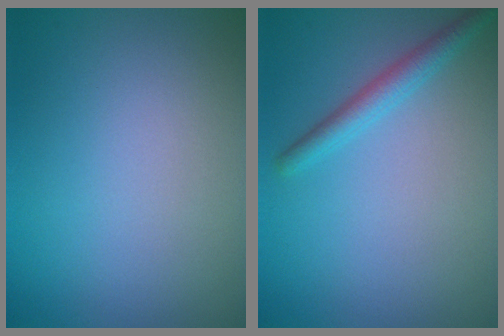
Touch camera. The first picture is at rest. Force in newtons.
{"total": 2.1, "press": 2.1, "slide": 0.2}